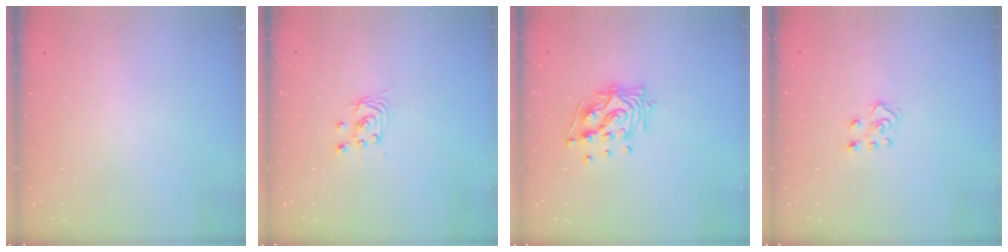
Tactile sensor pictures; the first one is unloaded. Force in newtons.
{"total": 2.9, "press": 2.9, "slide": 0.2}
{"total": 11.7, "press": 11.6, "slide": 1.4}
{"total": 5.2, "press": 5.2, "slide": 0.4}